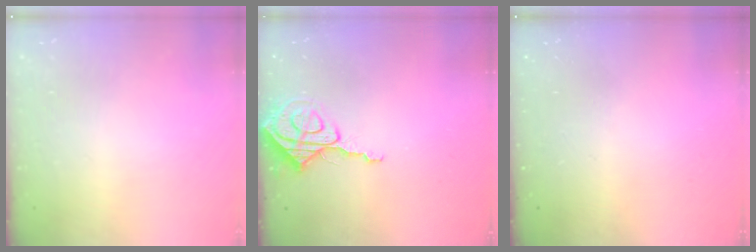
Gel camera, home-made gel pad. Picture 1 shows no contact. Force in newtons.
{"total": 7.9, "press": 7.9, "slide": 0.5}
{"total": 0.0}